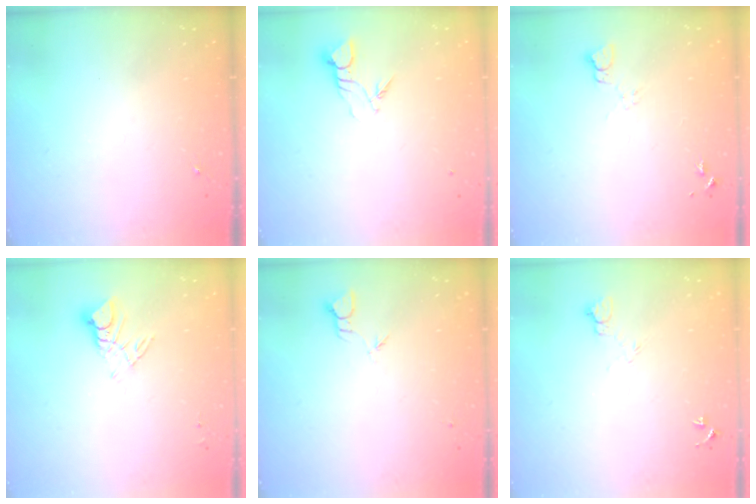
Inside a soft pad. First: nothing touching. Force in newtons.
{"total": 3.7, "press": 3.7, "slide": 0.1}
{"total": 3.7, "press": 3.7, "slide": 0.4}
{"total": 6.8, "press": 6.8, "slide": 0.5}
{"total": 2.0, "press": 2.0, "slide": 0.1}
{"total": 4.2, "press": 4.1, "slide": 0.5}